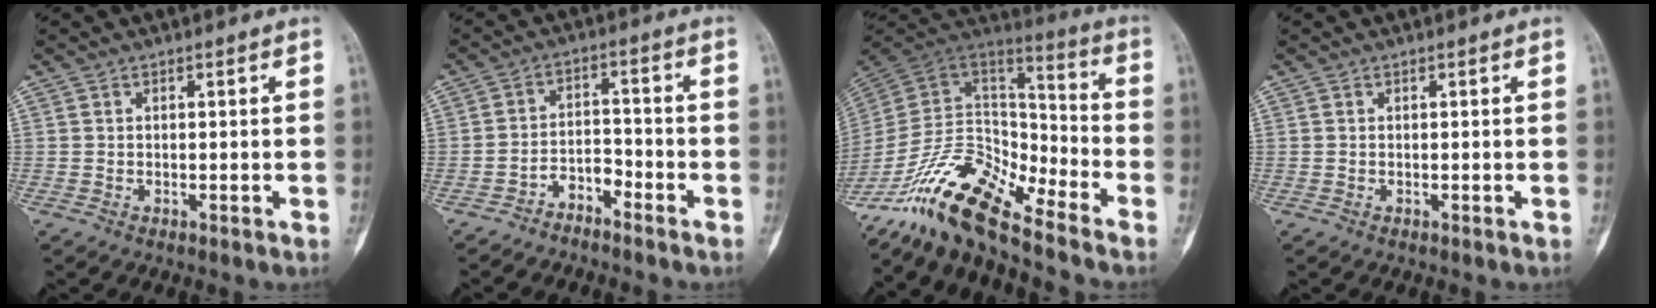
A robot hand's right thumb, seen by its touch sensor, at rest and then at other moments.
{"total": 3.9, "force": [-3.3, 1.6, 1.1], "torque": [-0.010, 0.042, -0.060]}
{"total": 17.7, "force": [-14.0, 4.9, 9.7], "torque": [-0.167, 0.090, -0.264]}
{"total": 0.0}